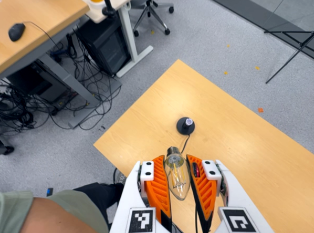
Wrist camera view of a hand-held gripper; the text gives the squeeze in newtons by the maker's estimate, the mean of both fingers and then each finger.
{"total": 20.9, "left": 22.8, "right": 19.0}